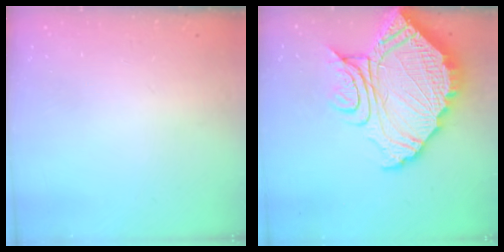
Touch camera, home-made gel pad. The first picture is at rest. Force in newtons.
{"total": 24.3, "press": 24.3, "slide": 2.1}